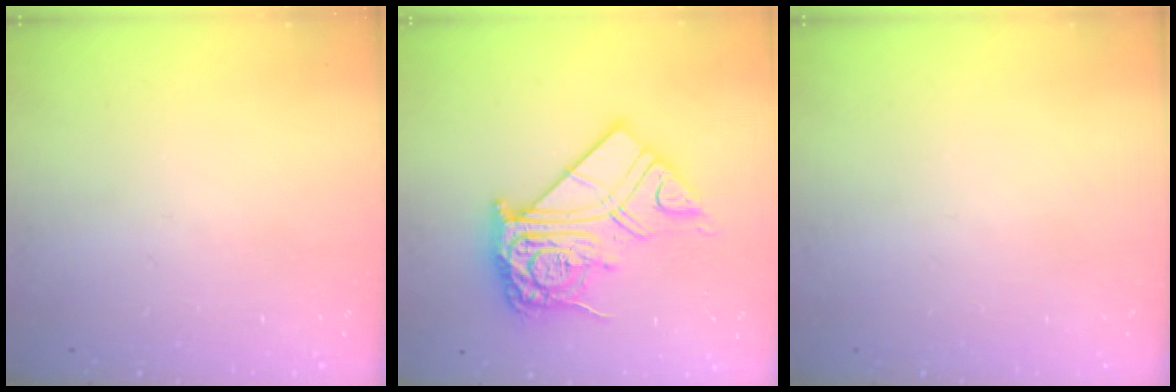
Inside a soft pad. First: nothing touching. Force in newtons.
{"total": 19.5, "press": 19.4, "slide": 1.6}
{"total": 0.0}